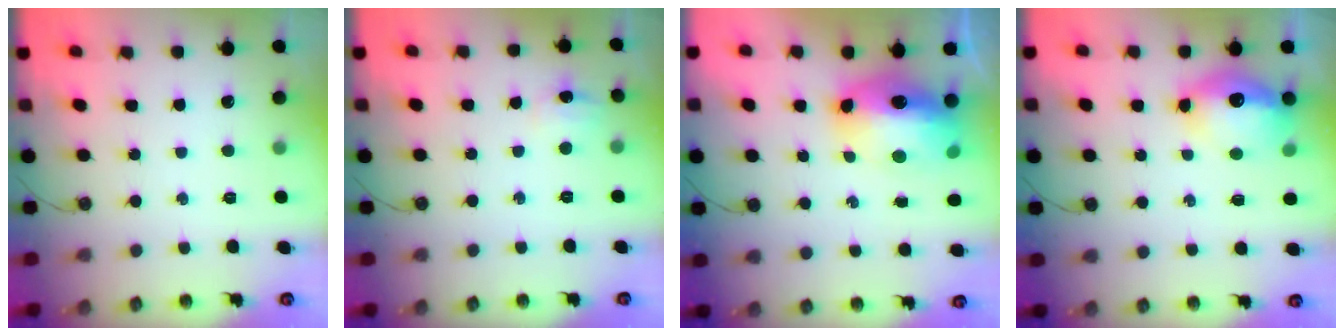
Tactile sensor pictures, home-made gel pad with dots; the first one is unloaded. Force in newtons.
{"total": 5.1, "press": 5.0, "slide": 0.7}
{"total": 16.2, "press": 16.1, "slide": 1.6}
{"total": 14.2, "press": 14.1, "slide": 1.6}